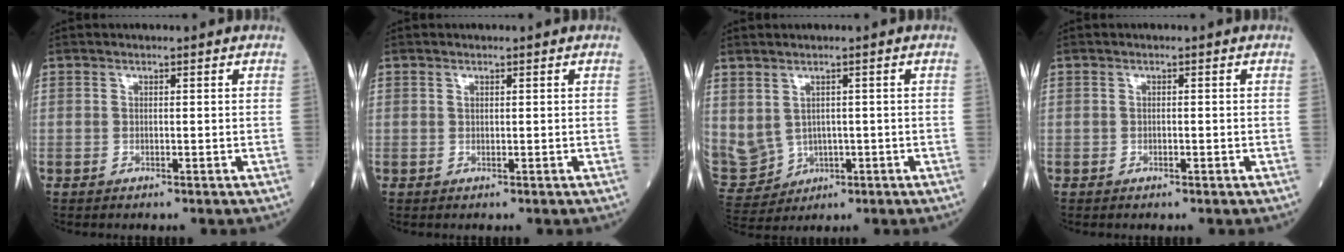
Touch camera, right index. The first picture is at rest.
{"total": 0.5, "force": [0.4, 0.2, 0.2], "torque": [-0.009, 0.005, 0.010]}
{"total": 12.2, "force": [-0.8, 10.9, 5.5], "torque": [-0.167, 0.017, 0.015]}
{"total": 0.0}